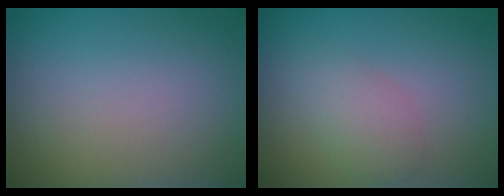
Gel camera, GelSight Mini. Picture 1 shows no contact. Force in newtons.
{"total": 2.6, "press": 2.6, "slide": 0.1}